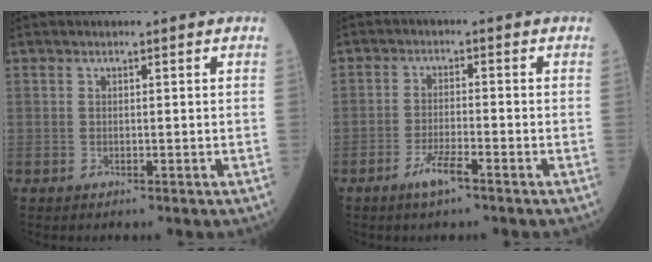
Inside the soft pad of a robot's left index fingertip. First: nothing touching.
{"total": 3.6, "force": [-2.5, 0.3, 2.6], "torque": [-0.059, -0.005, -0.049]}